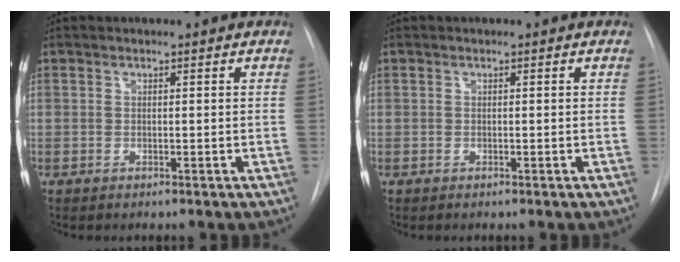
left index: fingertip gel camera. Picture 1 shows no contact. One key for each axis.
{"total": 0.0}